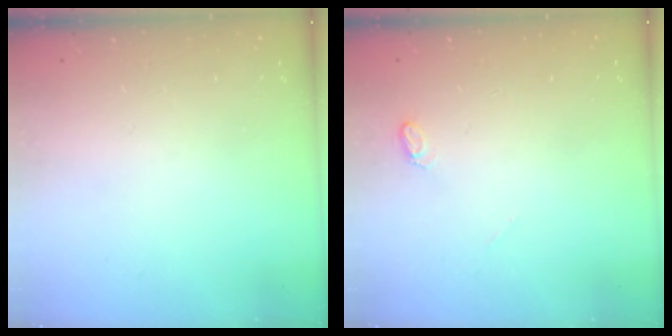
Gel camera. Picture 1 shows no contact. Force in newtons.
{"total": 3.8, "press": 3.8, "slide": 0.5}